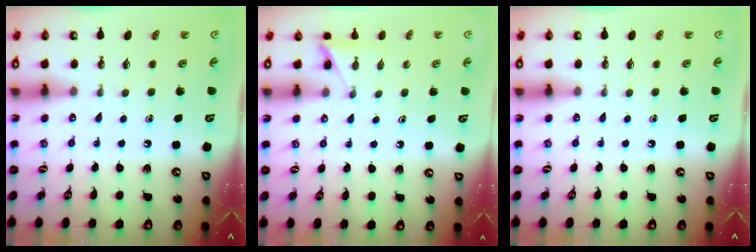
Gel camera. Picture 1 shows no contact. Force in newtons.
{"total": 4.1, "press": 4.0, "slide": 0.4}
{"total": 0.0}